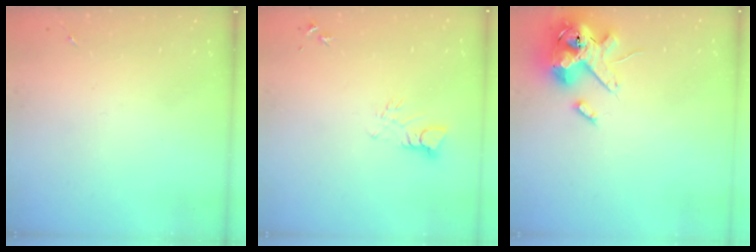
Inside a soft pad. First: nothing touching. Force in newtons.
{"total": 3.4, "press": 3.4, "slide": 0.2}
{"total": 15.4, "press": 15.1, "slide": 2.9}